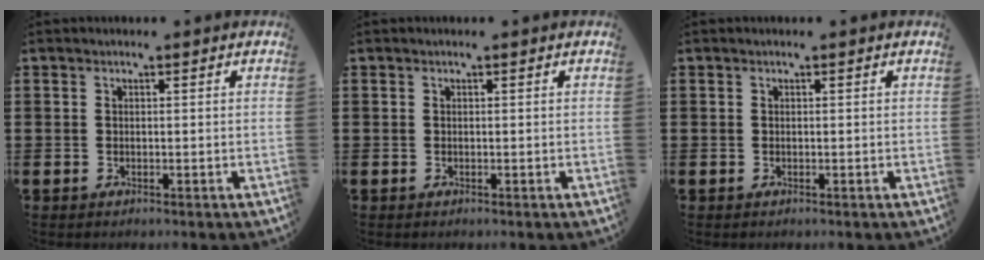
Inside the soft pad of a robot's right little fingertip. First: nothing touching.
{"total": 0.0}
{"total": 0.0}